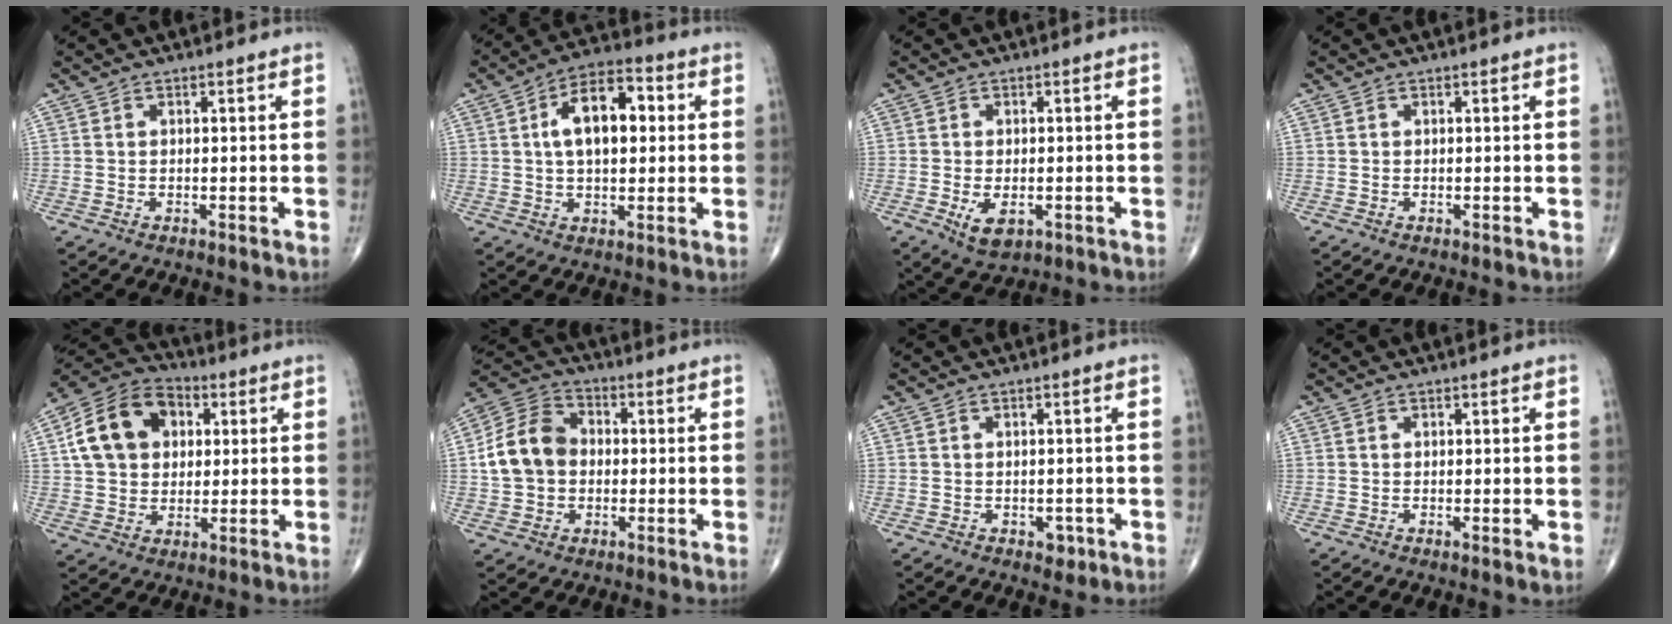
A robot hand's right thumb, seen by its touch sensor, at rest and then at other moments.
{"total": 12.4, "force": [2.2, 6.8, 10.1], "torque": [-0.149, 0.019, 0.028]}
{"total": 5.1, "force": [-1.6, 2.9, 3.9], "torque": [-0.059, -0.005, -0.017]}
{"total": 0.0}
{"total": 15.1, "force": [3.4, 11.4, 9.2], "torque": [-0.142, 0.011, 0.051]}
{"total": 11.5, "force": [0.0, 9.2, 6.9], "torque": [-0.115, 0.029, -0.009]}
{"total": 2.0, "force": [-0.8, 1.4, 1.1], "torque": [0.000, 0.003, -0.006]}
{"total": 1.0, "force": [0.0, 0.2, 1.0], "torque": [-0.020, -0.005, -0.002]}